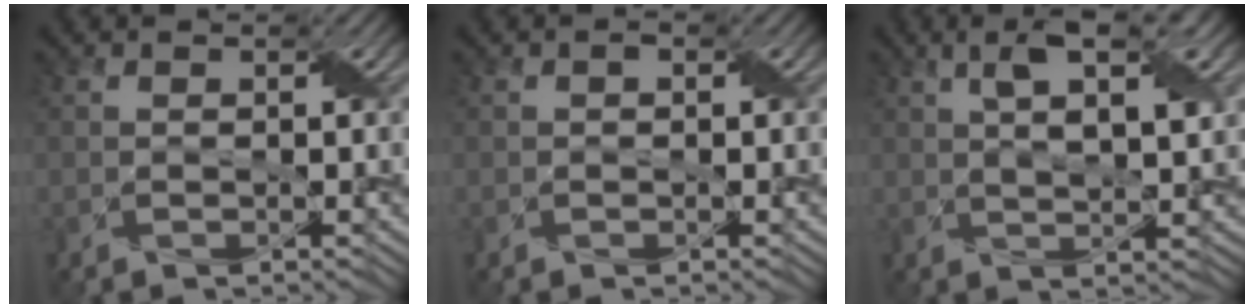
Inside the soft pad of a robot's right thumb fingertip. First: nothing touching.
{"total": 0.9, "force": [-0.2, 0.7, 0.6], "torque": [-0.005, 0.000, -0.004]}
{"total": 6.6, "force": [2.3, 2.2, 5.8], "torque": [-0.096, 0.011, 0.033]}